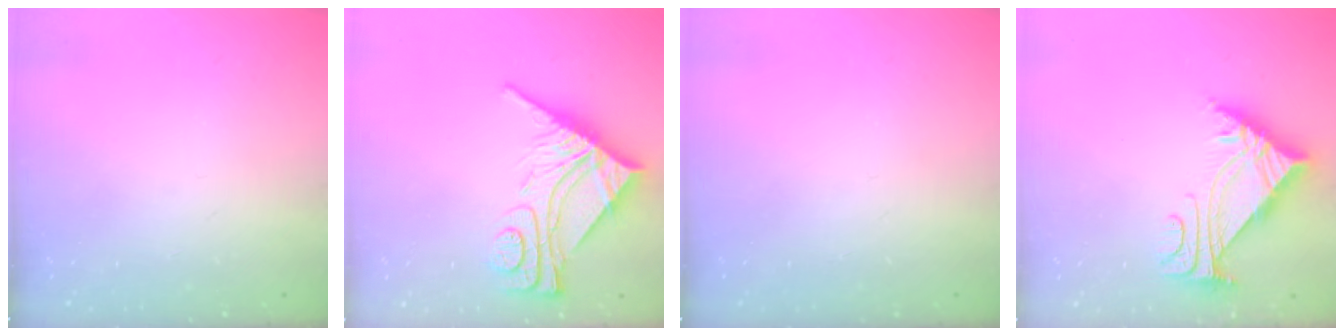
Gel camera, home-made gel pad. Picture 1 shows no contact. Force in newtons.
{"total": 11.3, "press": 11.2, "slide": 1.4}
{"total": 0.0}
{"total": 7.5, "press": 7.5, "slide": 0.4}